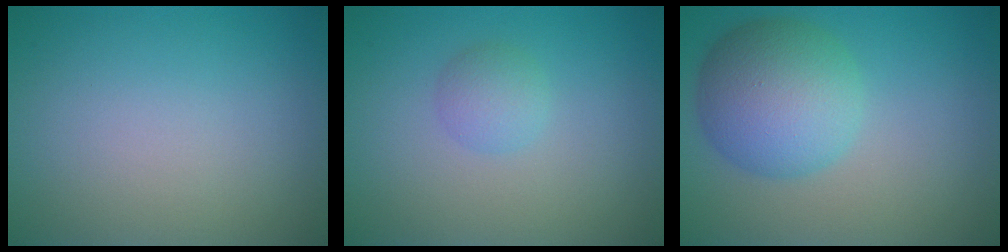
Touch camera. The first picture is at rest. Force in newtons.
{"total": 1.7, "press": 1.7, "slide": 0.0}
{"total": 6.8, "press": 6.8, "slide": 0.2}